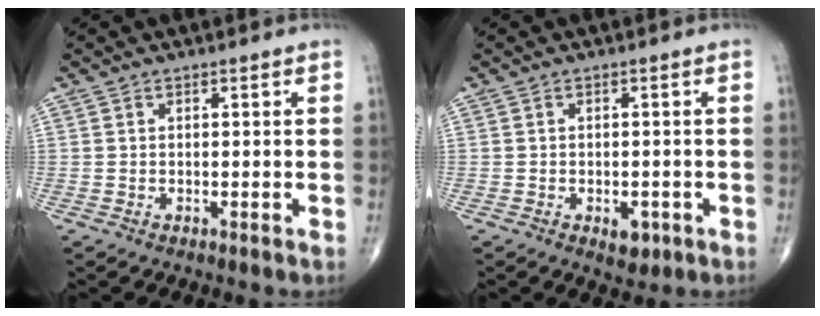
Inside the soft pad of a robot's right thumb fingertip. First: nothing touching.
{"total": 3.1, "force": [-1.3, 1.8, 2.2], "torque": [-0.020, 0.001, -0.011]}